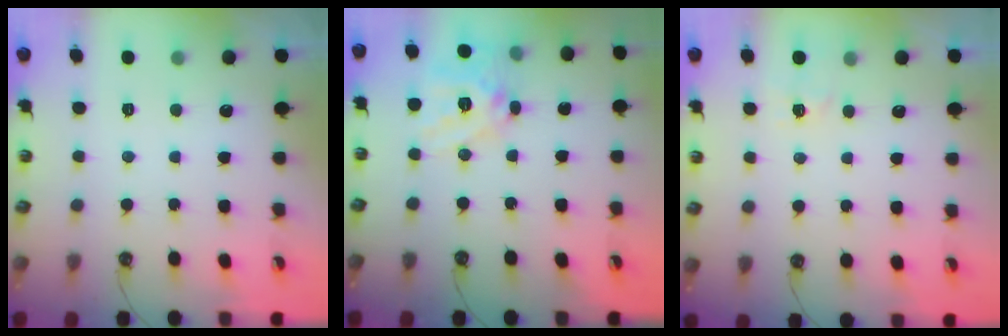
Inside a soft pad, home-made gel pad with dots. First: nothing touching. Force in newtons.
{"total": 15.5, "press": 15.3, "slide": 2.3}
{"total": 4.4, "press": 4.4, "slide": 0.5}